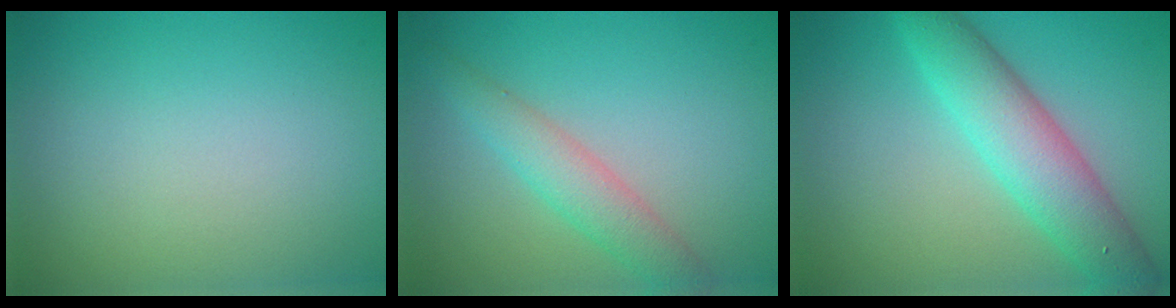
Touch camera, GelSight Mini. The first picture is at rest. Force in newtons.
{"total": 3.1, "press": 3.1, "slide": 0.1}
{"total": 5.9, "press": 5.9, "slide": 0.2}